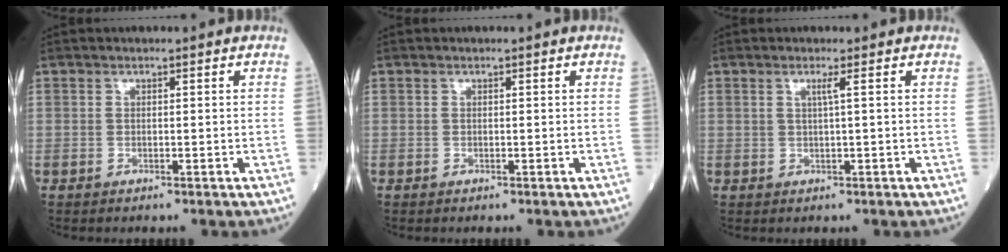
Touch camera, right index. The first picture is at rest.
{"total": 0.0}
{"total": 1.3, "force": [0.4, -0.4, 1.1], "torque": [-0.025, -0.002, 0.009]}